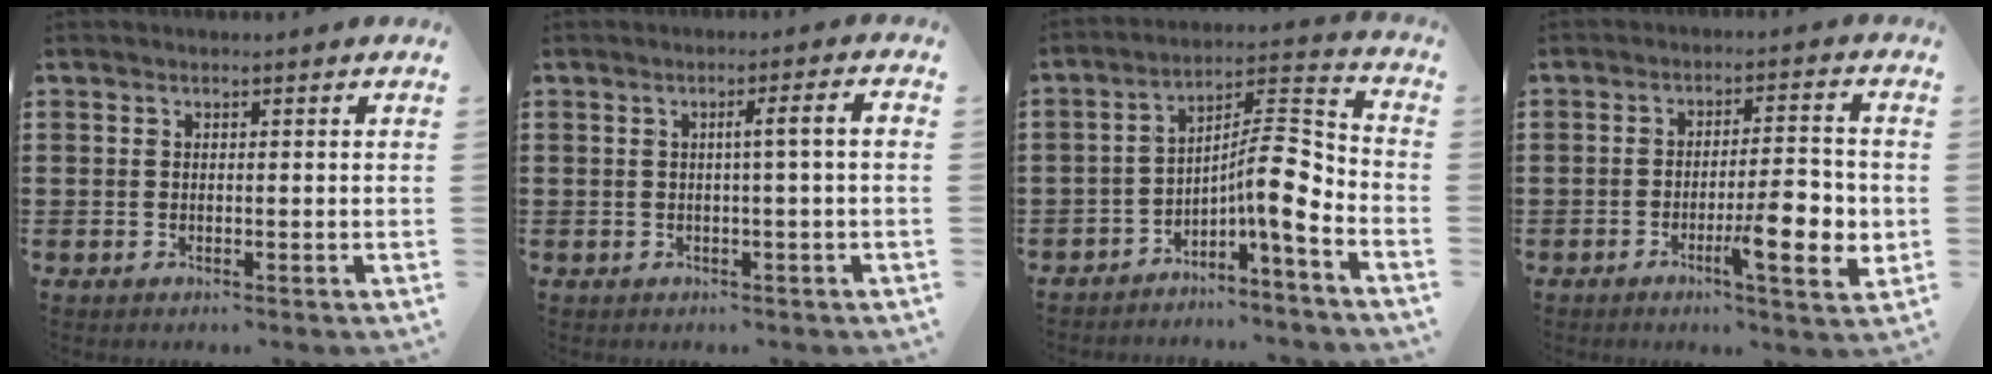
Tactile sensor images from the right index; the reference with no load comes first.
{"total": 3.0, "force": [-0.2, -0.3, 3.0], "torque": [-0.053, -0.004, -0.007]}
{"total": 9.5, "force": [-3.1, 2.2, 8.7], "torque": [-0.137, -0.017, -0.064]}
{"total": 8.9, "force": [-2.5, 2.2, 8.2], "torque": [-0.115, -0.003, -0.040]}